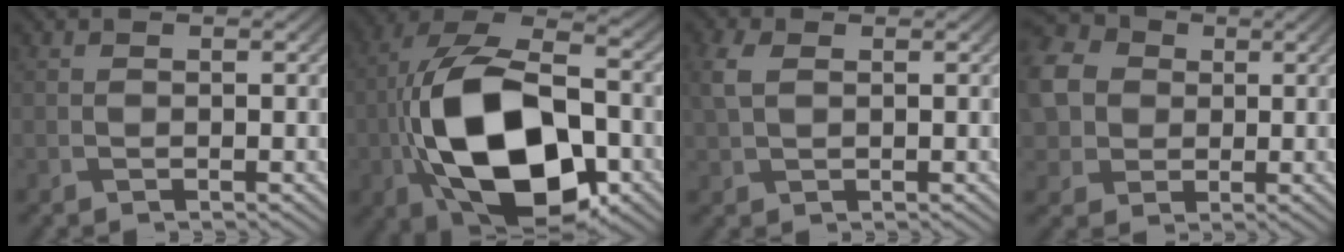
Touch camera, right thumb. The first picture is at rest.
{"total": 19.0, "force": [-4.8, 10.5, 15.0], "torque": [-0.303, -0.015, -0.087]}
{"total": 2.7, "force": [0.8, 1.6, 2.0], "torque": [-0.057, 0.003, 0.015]}
{"total": 9.2, "force": [1.0, 7.9, 4.6], "torque": [-0.147, -0.001, 0.017]}